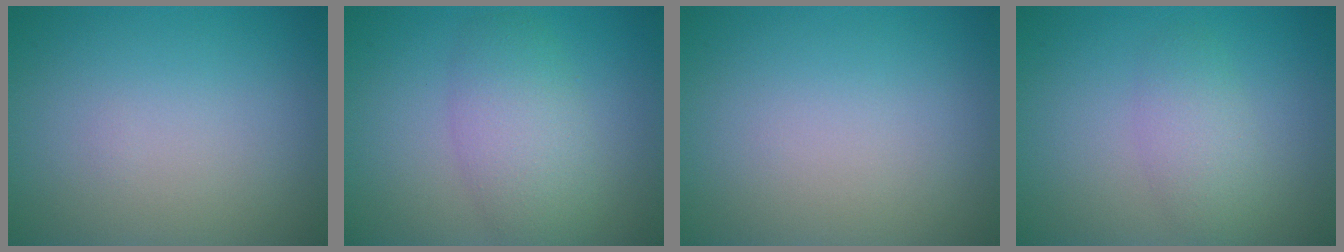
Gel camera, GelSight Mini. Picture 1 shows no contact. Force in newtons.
{"total": 4.3, "press": 4.3, "slide": 0.3}
{"total": 0.0}
{"total": 2.6, "press": 2.6, "slide": 0.2}